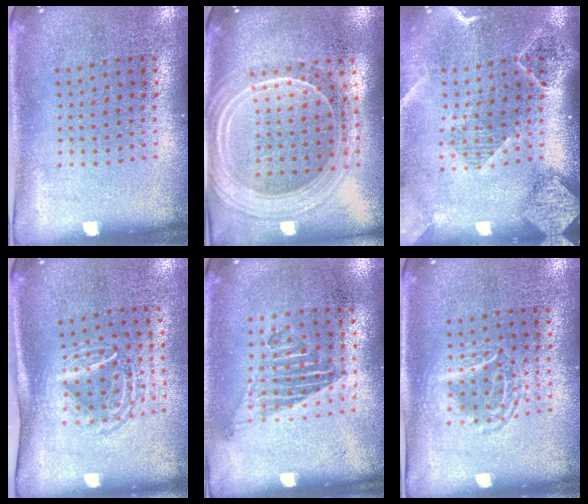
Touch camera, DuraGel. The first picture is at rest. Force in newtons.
{"total": 2.2, "press": 2.0, "slide": 1.1}
{"total": 2.5, "press": 2.0, "slide": 1.5}
{"total": 1.6, "press": 1.3, "slide": 0.9}
{"total": 1.0, "press": 0.9, "slide": 0.4}
{"total": 1.2, "press": 1.1, "slide": 0.2}